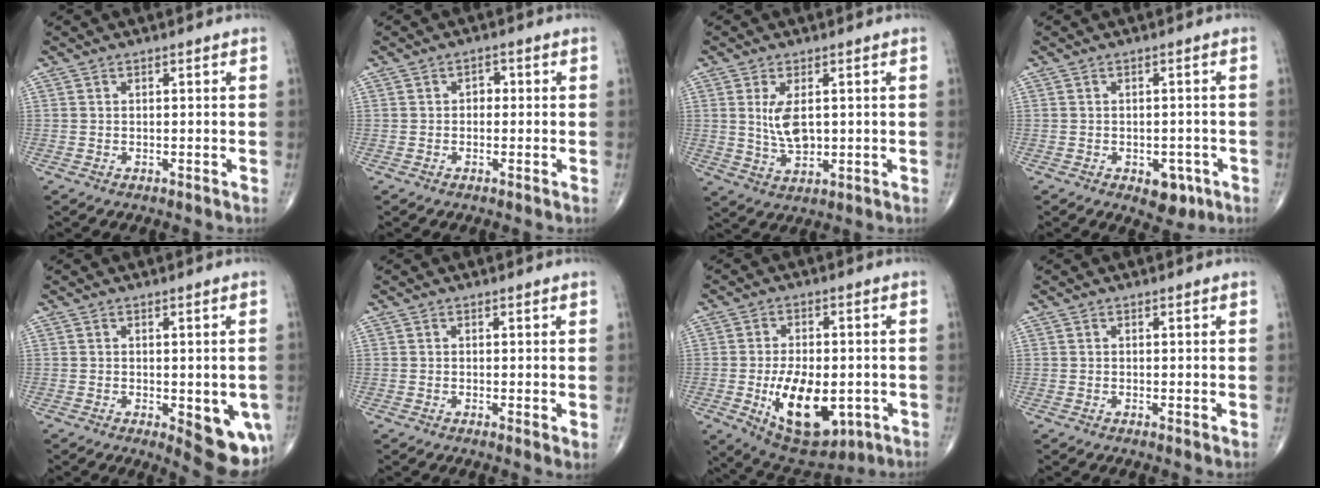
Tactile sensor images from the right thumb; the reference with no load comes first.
{"total": 1.7, "force": [-0.1, 1.3, 1.1], "torque": [-0.001, 0.006, -0.009]}
{"total": 5.9, "force": [1.0, 3.0, 5.0], "torque": [-0.089, -0.011, 0.026]}
{"total": 4.8, "force": [-2.2, 2.9, 3.2], "torque": [-0.019, 0.008, -0.021]}
{"total": 9.8, "force": [-2.8, 3.7, 8.6], "torque": [-0.082, -0.010, -0.026]}
{"total": 1.7, "force": [0.1, 0.4, 1.7], "torque": [-0.027, -0.007, -0.002]}
{"total": 15.5, "force": [-3.6, 8.3, 12.6], "torque": [-0.178, -0.004, -0.037]}
{"total": 0.8, "force": [0.2, 0.2, 0.8], "torque": [-0.013, -0.004, -0.001]}